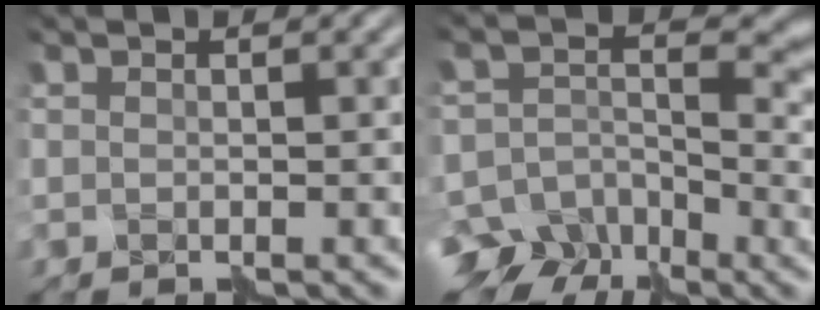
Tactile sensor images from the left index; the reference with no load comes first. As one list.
[{"total": 10.4, "force": [-5.0, 7.5, 5.2], "torque": [-0.089, -0.003, -0.091]}]